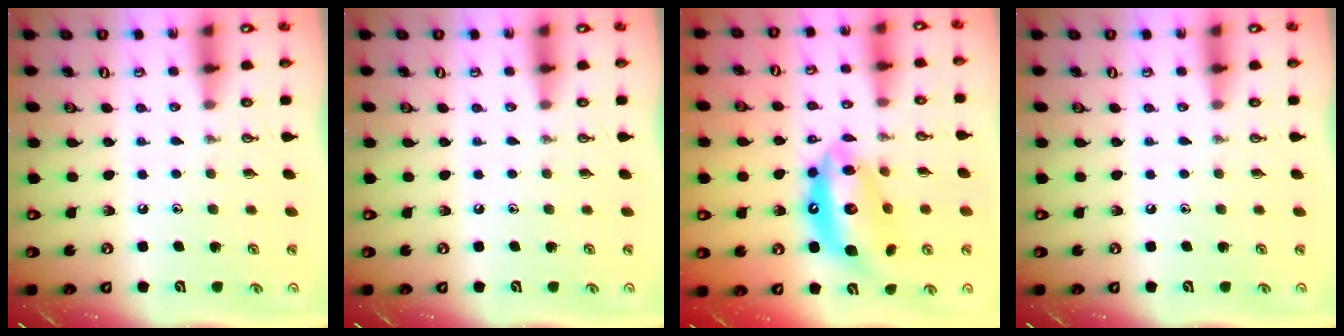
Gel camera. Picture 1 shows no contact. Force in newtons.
{"total": 0.0}
{"total": 16.6, "press": 16.5, "slide": 1.6}
{"total": 0.0}